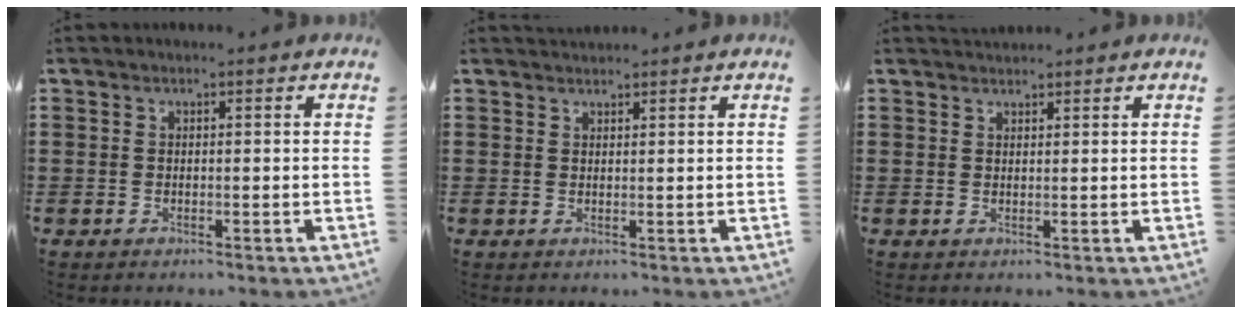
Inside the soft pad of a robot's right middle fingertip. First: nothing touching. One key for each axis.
{"total": 1.2, "fx": 1.2, "fy": 0.2, "fz": -0.1, "tx": -0.001, "ty": -0.001, "tz": 0.023}
{"total": 1.3, "fx": 1.2, "fy": 0.2, "fz": -0.1, "tx": -0.002, "ty": 0.000, "tz": 0.024}